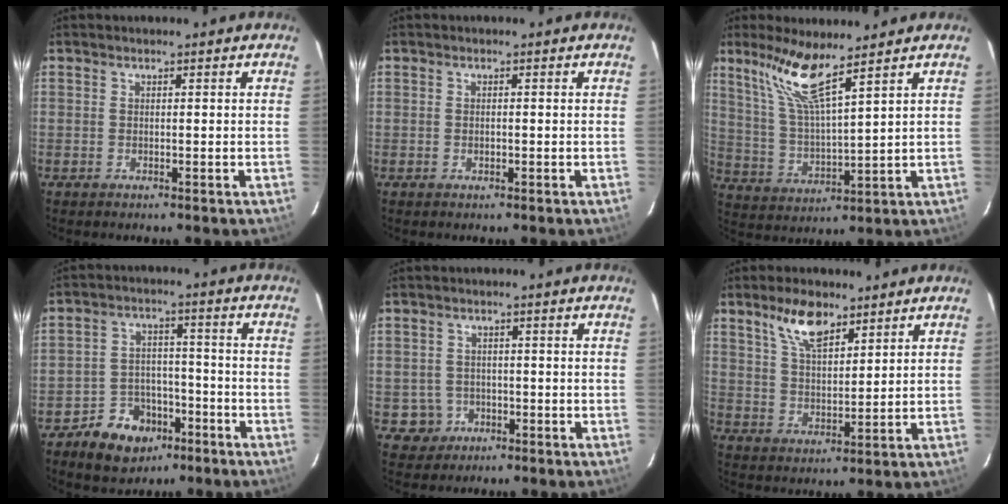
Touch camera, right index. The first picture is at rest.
{"total": 0.9, "force": [-0.3, 0.6, 0.6], "torque": [-0.010, 0.000, -0.004]}
{"total": 10.3, "force": [7.6, 0.6, 7.0], "torque": [-0.134, 0.004, 0.158]}
{"total": 9.4, "force": [-5.7, 6.8, 2.9], "torque": [-0.076, 0.025, -0.075]}
{"total": 4.3, "force": [-1.3, 4.0, -0.1], "torque": [-0.007, 0.018, -0.016]}
{"total": 8.3, "force": [5.6, 3.4, 5.1], "torque": [-0.092, 0.007, 0.109]}